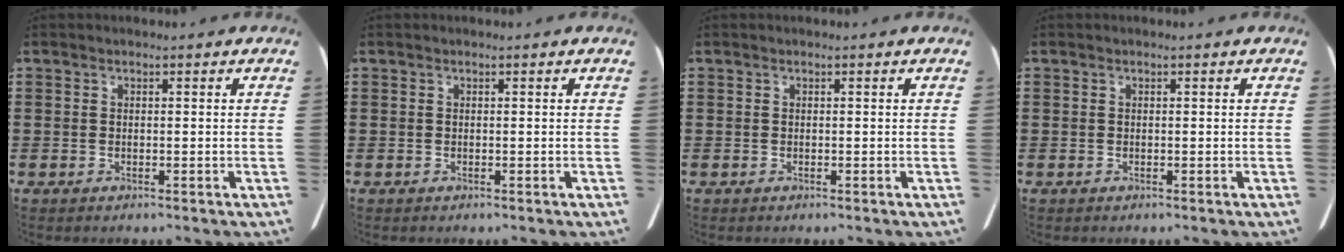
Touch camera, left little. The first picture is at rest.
{"total": 0.0}
{"total": 0.0}
{"total": 0.0}